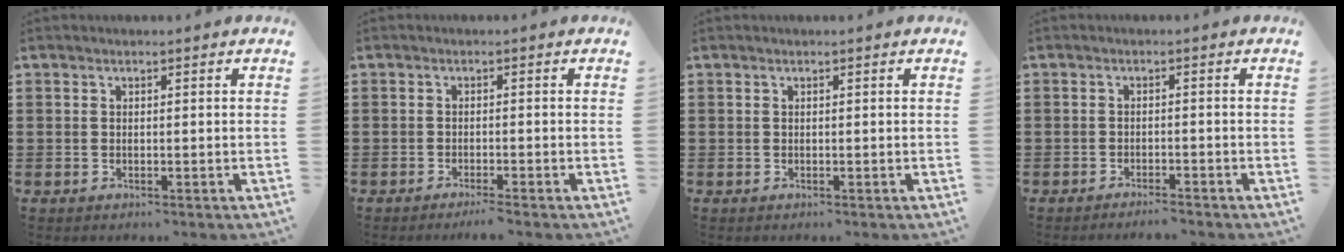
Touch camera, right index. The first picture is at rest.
{"total": 1.6, "force": [-1.3, -0.4, 0.7], "torque": [-0.012, -0.004, -0.024]}
{"total": 0.0}
{"total": 1.8, "force": [-1.7, -0.2, 0.2], "torque": [-0.008, 0.000, -0.036]}